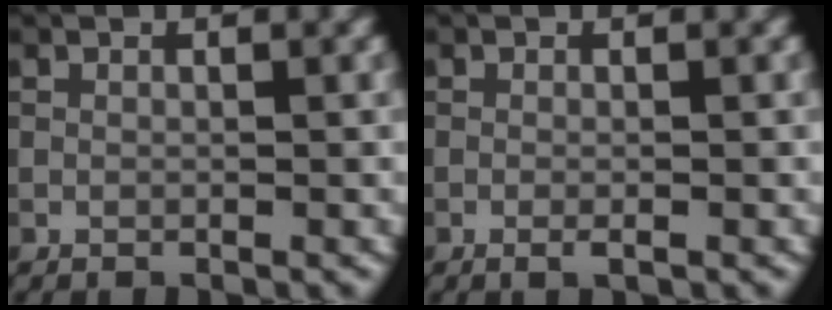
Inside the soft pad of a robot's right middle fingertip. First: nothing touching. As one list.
[{"total": 0.8, "force": [-0.3, 0.1, 0.7], "torque": [-0.012, -0.003, -0.005]}]